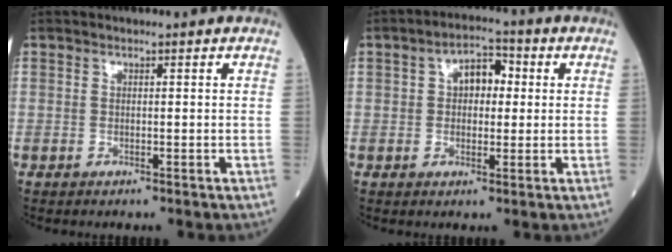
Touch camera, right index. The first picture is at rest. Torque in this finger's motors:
{"motor_torque": [0.12, 0.01, 0.09, 0.03]}